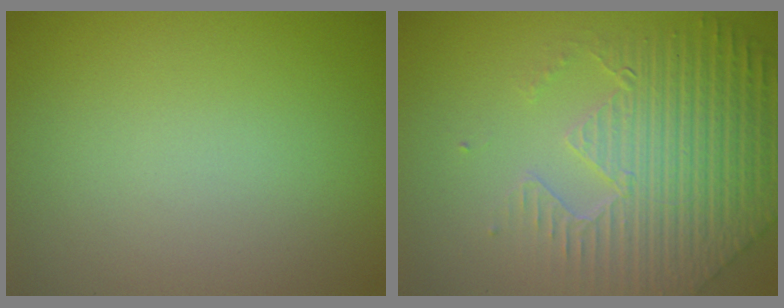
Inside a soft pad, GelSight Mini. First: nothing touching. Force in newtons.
{"total": 7.4, "press": 5.6, "slide": 4.8}